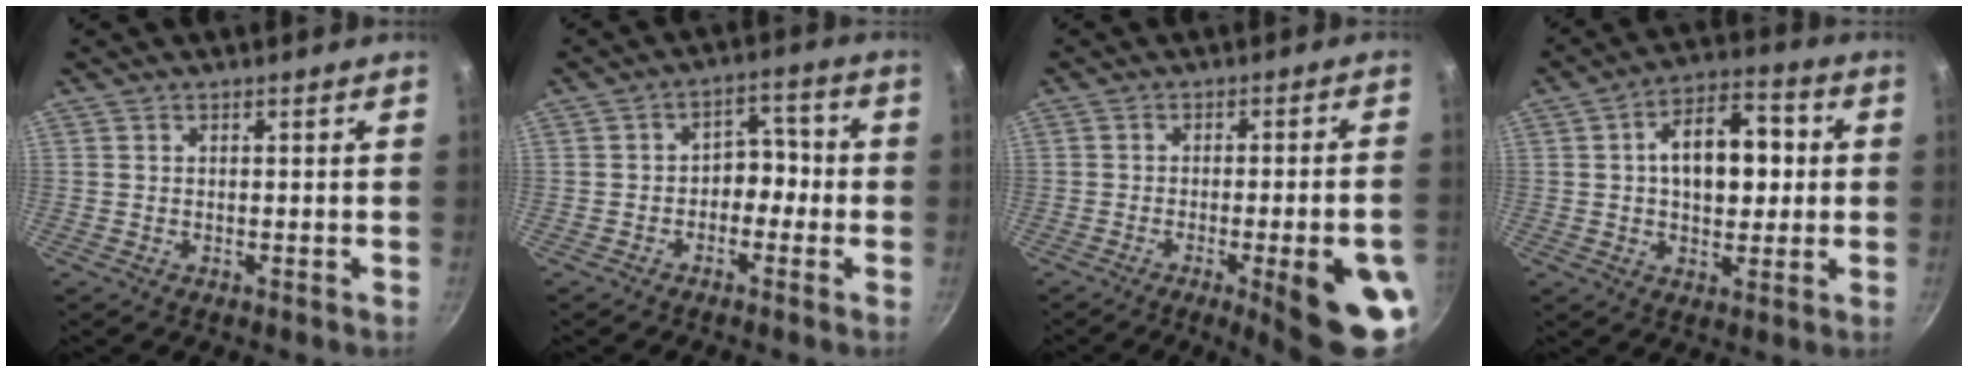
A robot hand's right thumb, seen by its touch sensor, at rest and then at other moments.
{"total": 5.5, "force": [-1.5, 4.1, 3.4], "torque": [0.004, 0.033, -0.032]}
{"total": 15.5, "force": [-5.3, 3.4, 14.1], "torque": [-0.157, 0.016, -0.064]}
{"total": 13.7, "force": [1.5, 8.4, 10.7], "torque": [-0.123, 0.021, 0.012]}